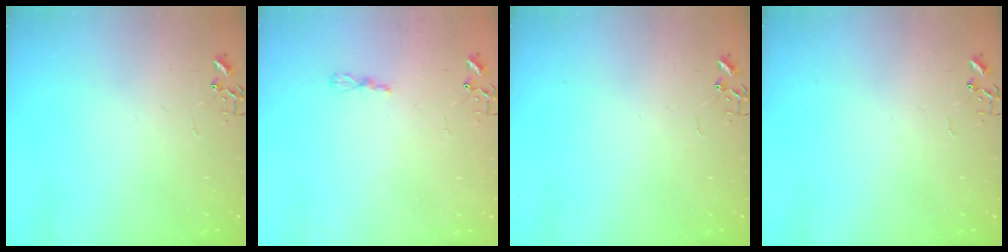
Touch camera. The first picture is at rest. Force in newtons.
{"total": 2.9, "press": 2.9, "slide": 0.4}
{"total": 0.0}
{"total": 0.0}